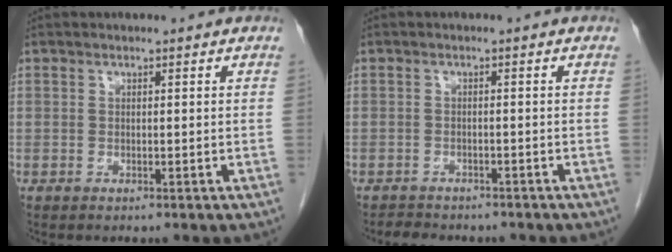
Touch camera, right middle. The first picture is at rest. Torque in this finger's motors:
{"motor_torque": [0.05, -0.04, 0.00, 0.00]}